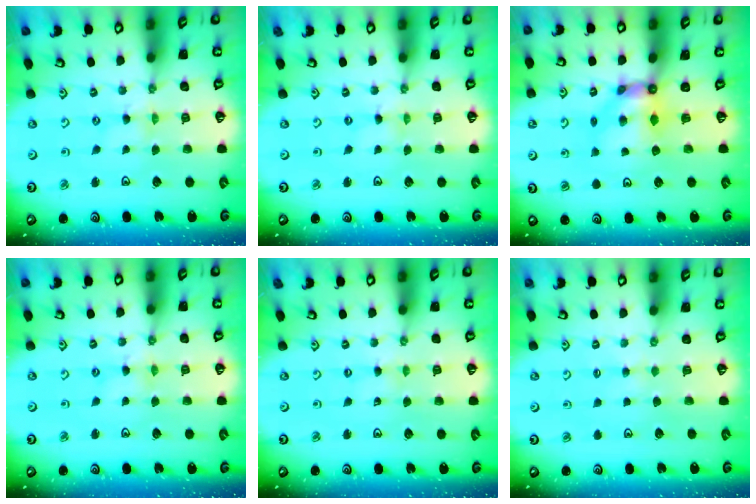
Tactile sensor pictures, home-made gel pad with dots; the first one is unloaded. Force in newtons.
{"total": 0.0}
{"total": 6.8, "press": 6.8, "slide": 0.4}
{"total": 3.3, "press": 3.3, "slide": 0.4}
{"total": 0.5, "press": 0.5, "slide": 0.1}
{"total": 2.5, "press": 2.5, "slide": 0.4}